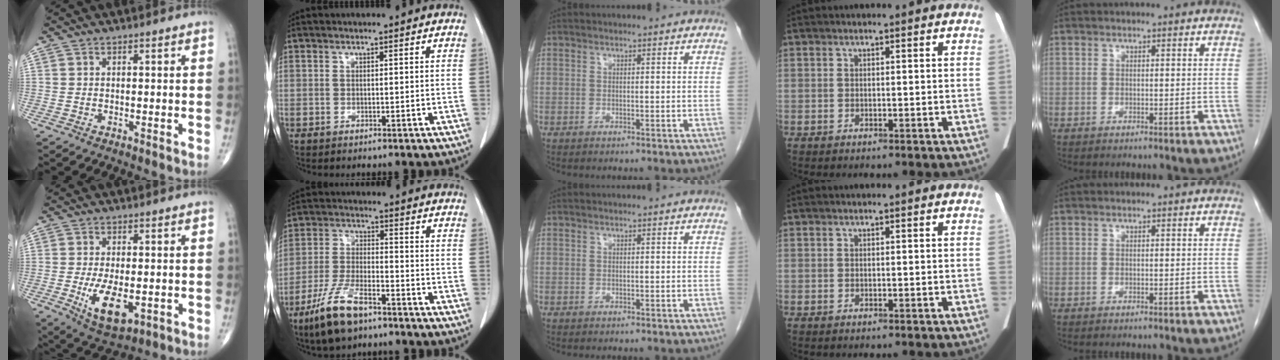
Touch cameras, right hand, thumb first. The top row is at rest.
{"thumb": {"total": 9.7, "force": [-2.3, 4.8, 8.2], "torque": [-0.136, -0.014, -0.027]}, "index": {"total": 10.1, "force": [-6.9, 3.1, 6.7], "torque": [-0.145, -0.015, -0.131]}}